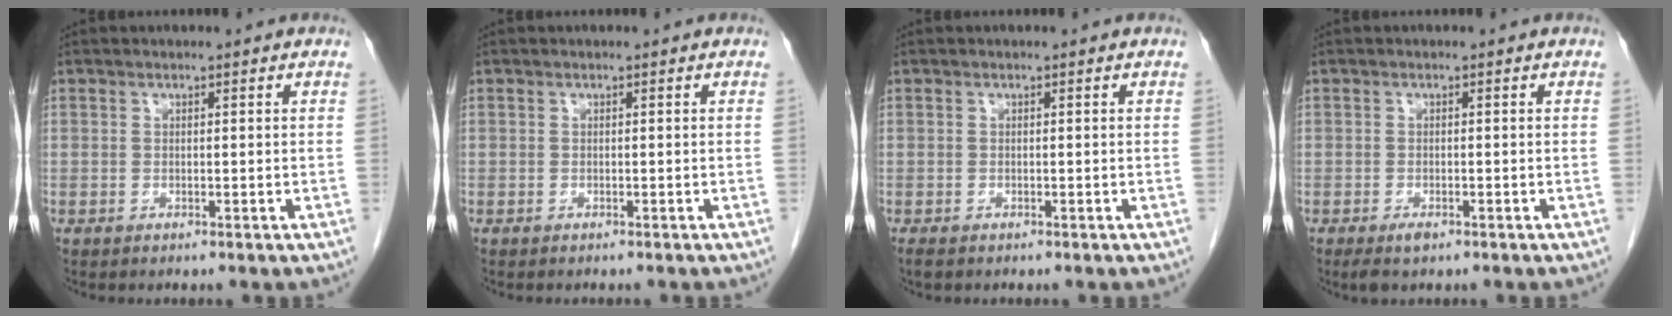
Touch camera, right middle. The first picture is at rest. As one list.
[{"total": 1.1, "force": [-1.0, 0.2, 0.5], "torque": [-0.008, -0.001, -0.011]}, {"total": 1.8, "force": [-1.5, 0.6, 0.9], "torque": [-0.021, -0.006, -0.020]}, {"total": 2.0, "force": [-1.3, 0.7, 1.4], "torque": [-0.030, -0.004, -0.019]}]